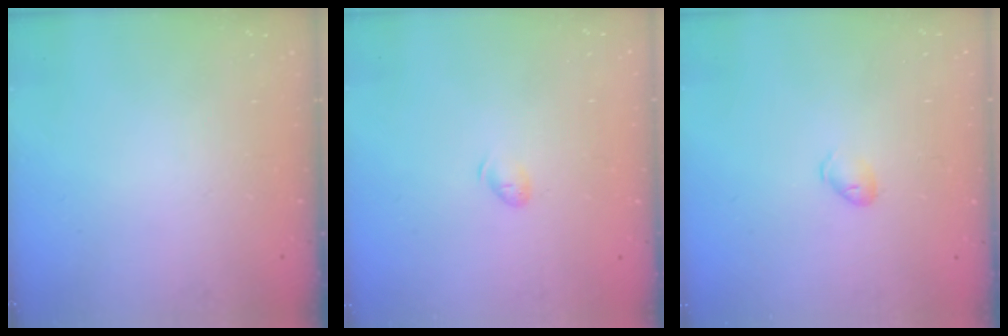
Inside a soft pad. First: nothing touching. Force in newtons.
{"total": 4.7, "press": 4.6, "slide": 0.8}
{"total": 5.4, "press": 5.3, "slide": 0.9}